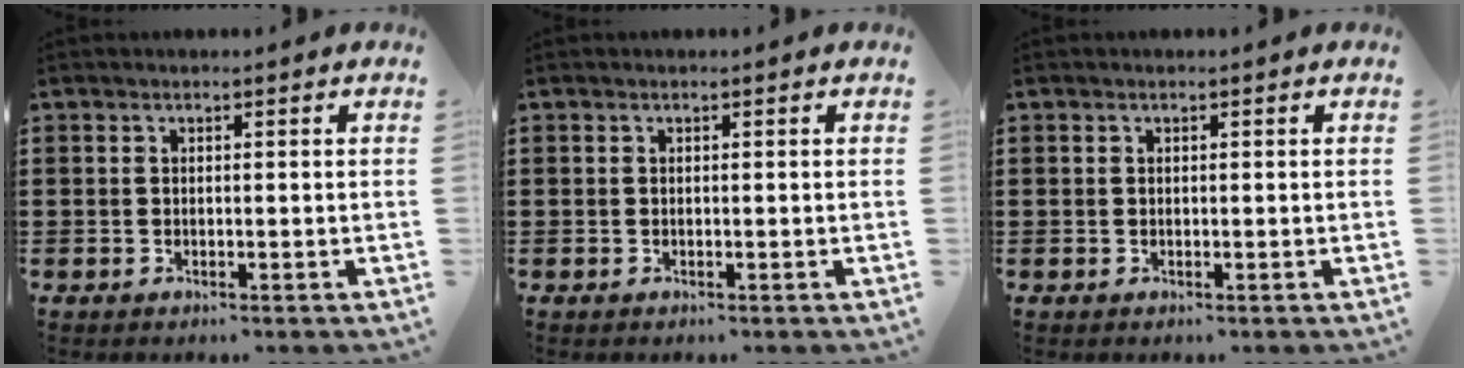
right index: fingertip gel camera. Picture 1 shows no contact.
{"total": 0.0}
{"total": 0.0}